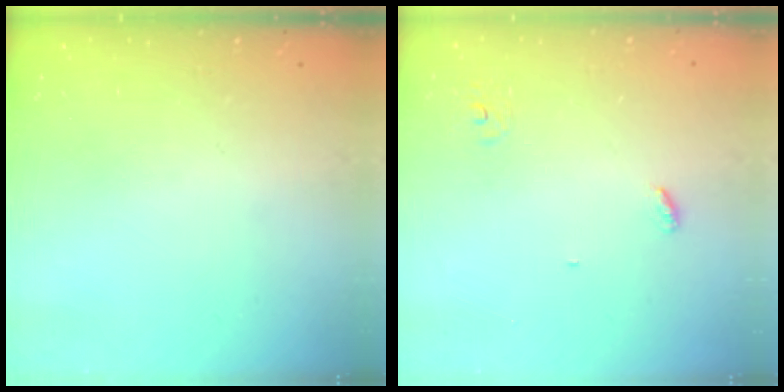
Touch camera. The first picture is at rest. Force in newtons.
{"total": 3.2, "press": 3.2, "slide": 0.3}